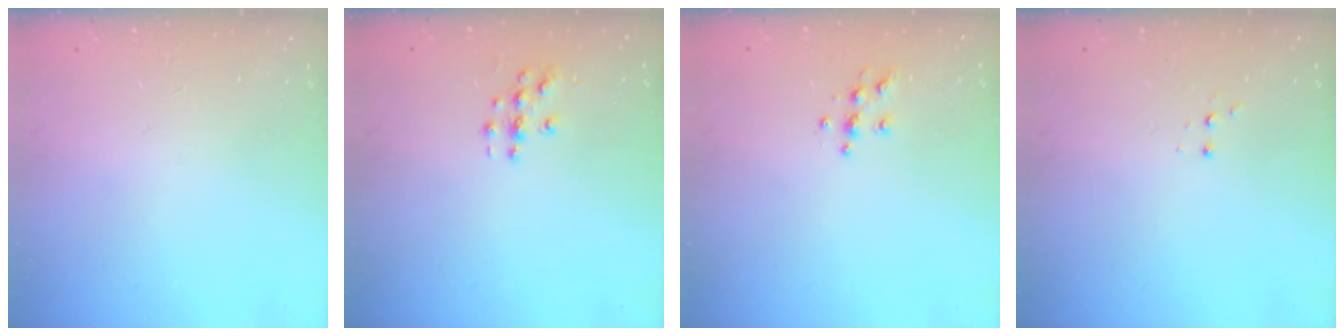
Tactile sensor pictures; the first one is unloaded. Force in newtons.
{"total": 3.3, "press": 3.3, "slide": 0.2}
{"total": 6.2, "press": 6.1, "slide": 0.6}
{"total": 2.8, "press": 2.8, "slide": 0.5}